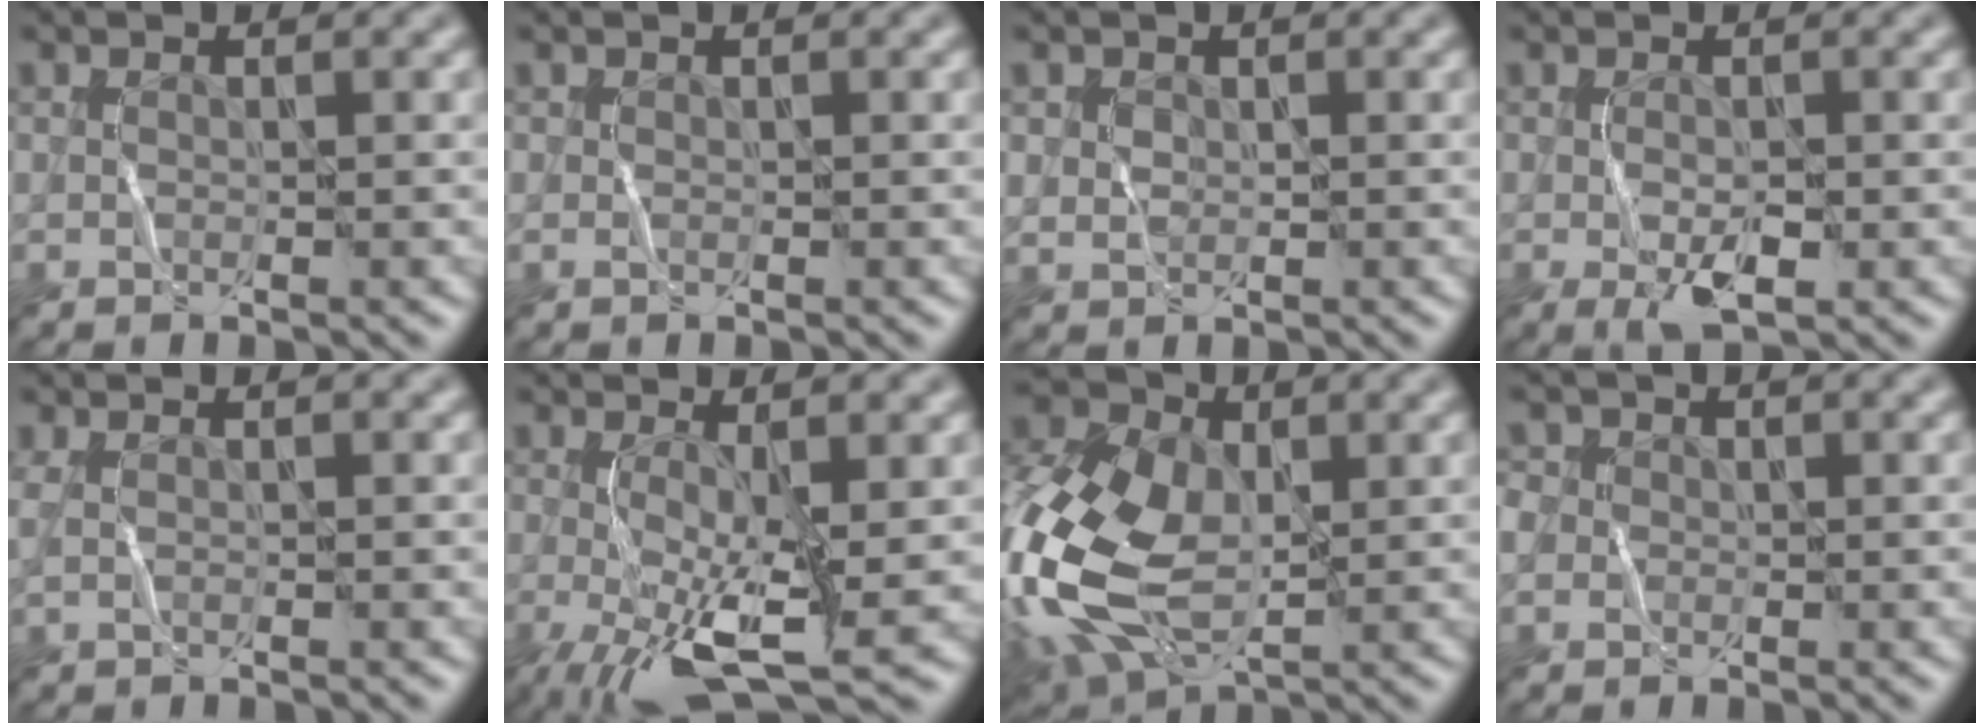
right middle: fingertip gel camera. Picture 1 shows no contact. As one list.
[{"total": 0.0}, {"total": 0.9, "force": [0.2, 0.9, 0.0], "torque": [-0.008, -0.002, 0.007]}, {"total": 2.7, "force": [-0.9, 1.0, 2.3], "torque": [-0.061, -0.006, -0.012]}, {"total": 0.6, "force": [0.3, 0.2, 0.5], "torque": [-0.013, 0.005, 0.006]}, {"total": 7.7, "force": [-1.7, 2.4, 7.1], "torque": [-0.139, -0.011, -0.023]}, {"total": 11.8, "force": [-1.9, 7.7, 8.8], "torque": [-0.227, 0.006, -0.050]}, {"total": 1.4, "force": [0.1, 1.4, -0.1], "torque": [0.000, 0.006, -0.003]}]